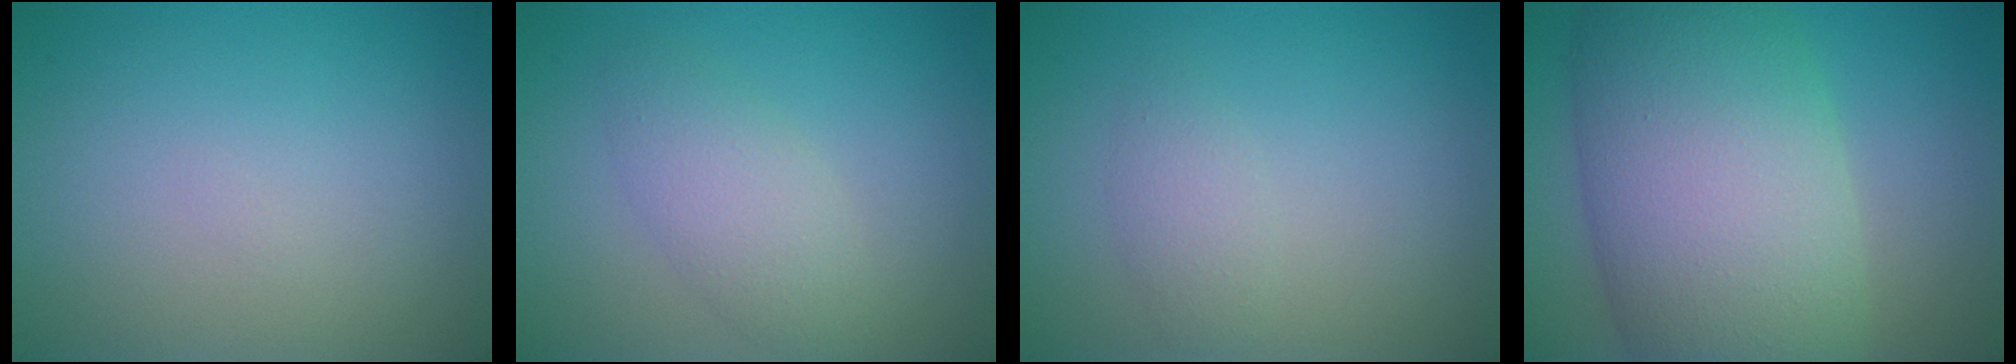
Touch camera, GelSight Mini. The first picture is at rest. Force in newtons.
{"total": 2.9, "press": 2.9, "slide": 0.1}
{"total": 1.6, "press": 1.6, "slide": 0.1}
{"total": 13.7, "press": 13.7, "slide": 0.5}